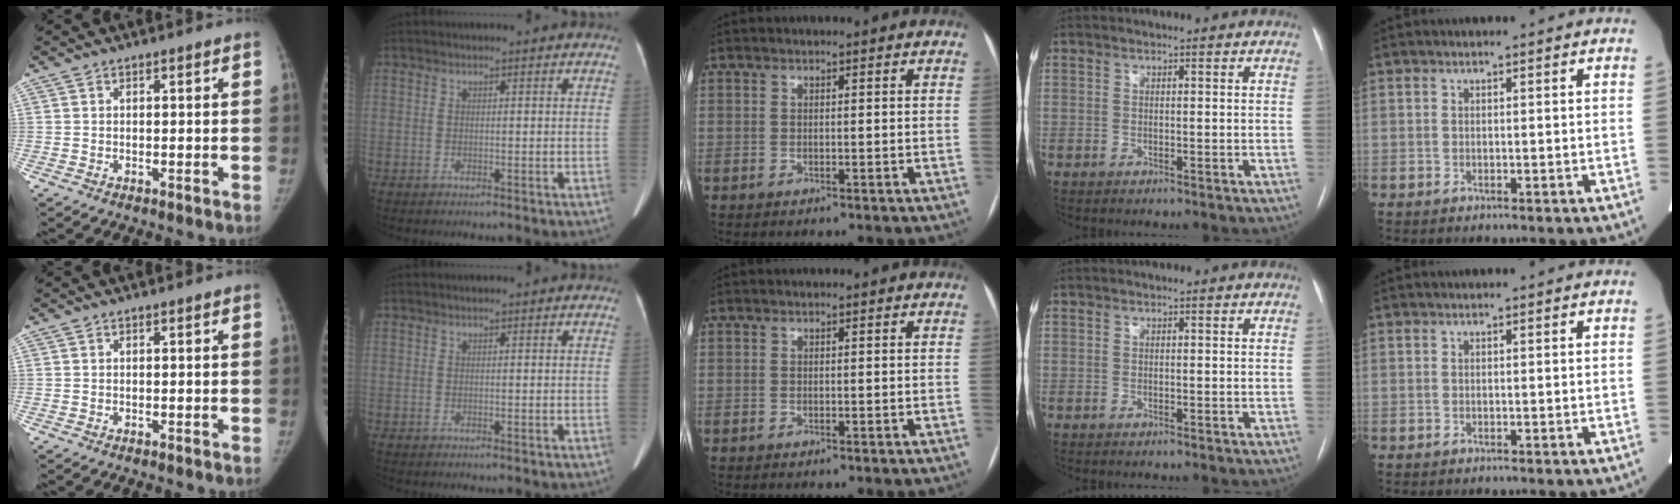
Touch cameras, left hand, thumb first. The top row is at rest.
{}